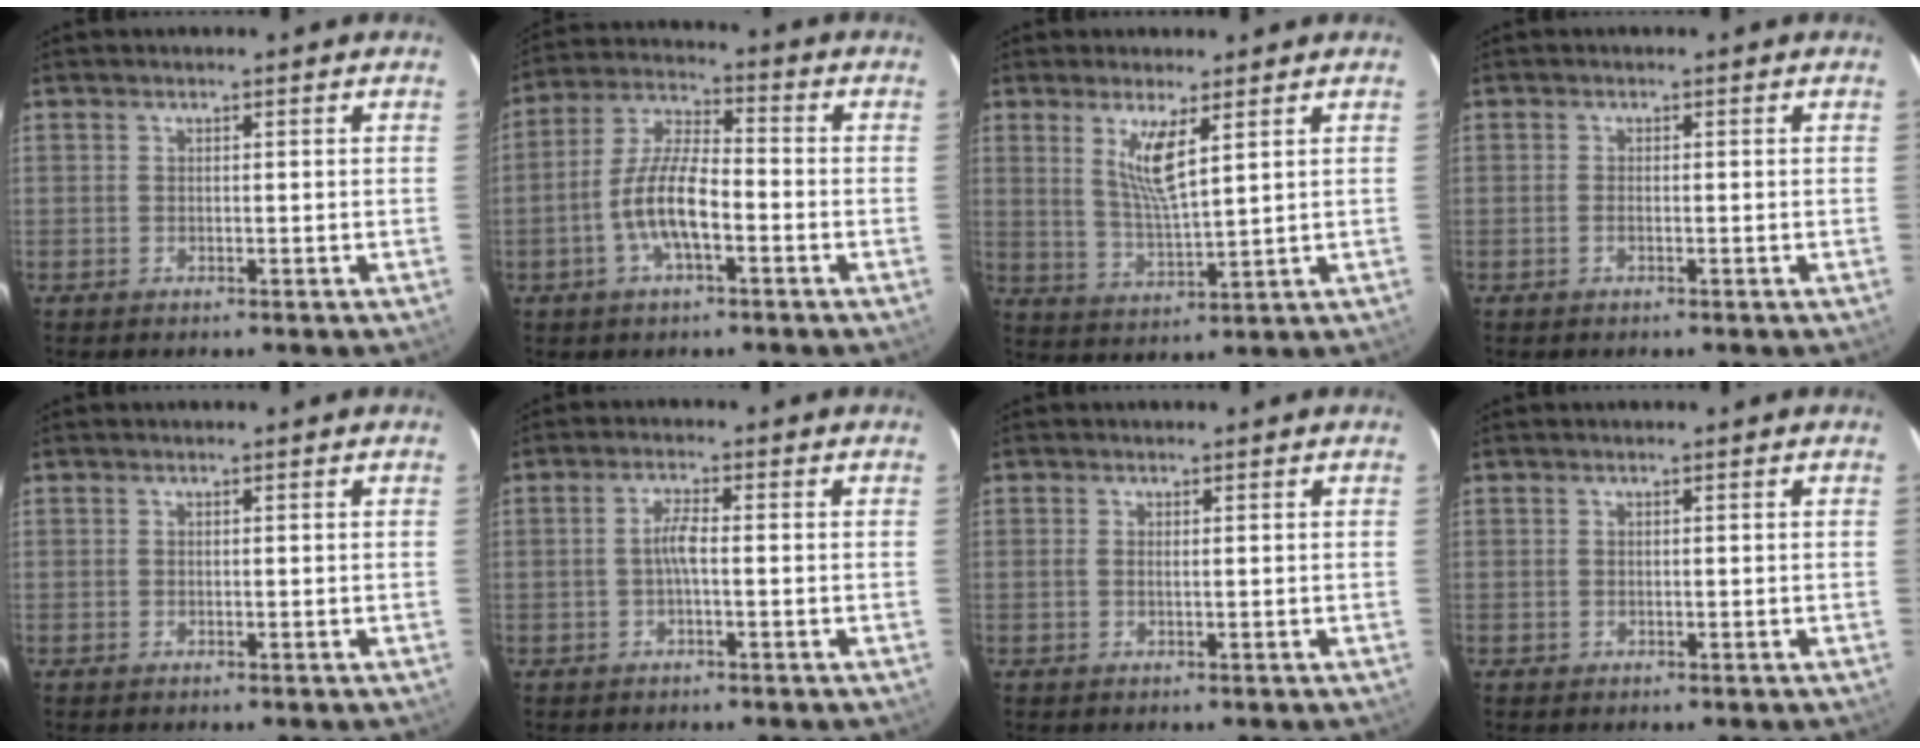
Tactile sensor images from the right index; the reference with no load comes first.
{"total": 10.2, "force": [-3.5, 3.2, 9.0], "torque": [-0.189, 0.006, -0.067]}
{"total": 7.1, "force": [3.3, 0.8, 6.2], "torque": [-0.120, -0.015, 0.067]}
{"total": 0.9, "force": [-0.4, 0.4, 0.7], "torque": [-0.017, 0.000, -0.008]}
{"total": 0.0}
{"total": 2.7, "force": [-0.6, 0.3, 2.6], "torque": [-0.052, 0.006, -0.011]}
{"total": 0.8, "force": [0.2, 0.1, 0.8], "torque": [-0.019, 0.000, 0.000]}
{"total": 0.0}